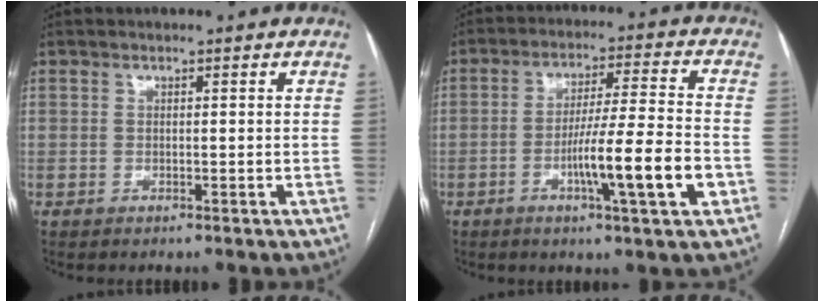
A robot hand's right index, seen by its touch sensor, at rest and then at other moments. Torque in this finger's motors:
{"motor_torque": [0.64, -0.38, 0.29, 0.08]}